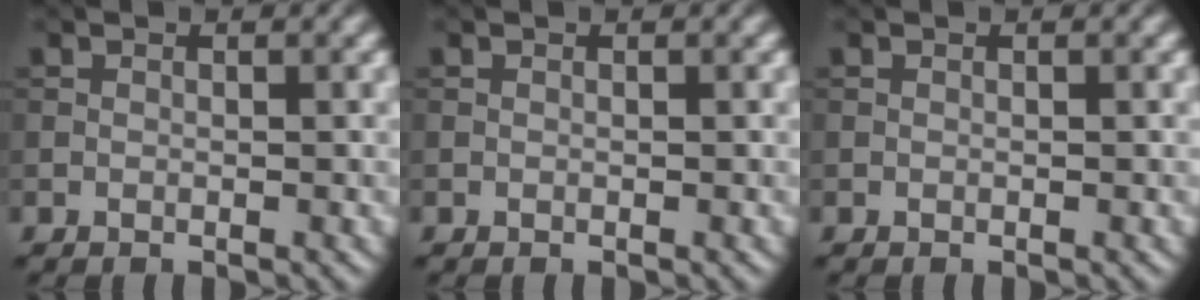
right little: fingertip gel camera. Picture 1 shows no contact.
{"total": 0.0}
{"total": 0.0}